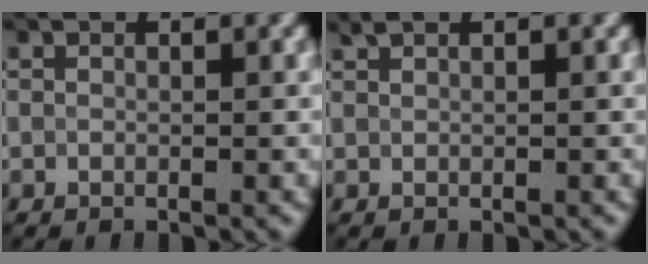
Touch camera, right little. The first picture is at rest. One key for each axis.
{"total": 0.6, "fx": 0.6, "fy": 0.1, "fz": 0.1, "tx": -0.002, "ty": -0.001, "tz": 0.015}